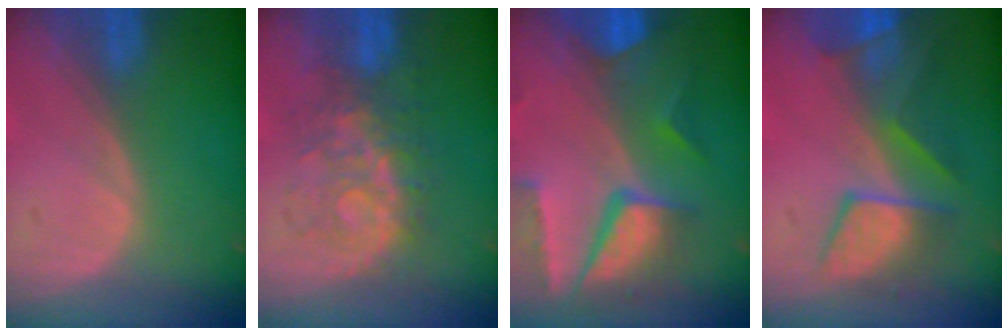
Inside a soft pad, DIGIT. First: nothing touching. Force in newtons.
{"total": 7.7, "press": 7.6, "slide": 0.7}
{"total": 10.4, "press": 8.7, "slide": 5.7}
{"total": 7.9, "press": 7.8, "slide": 1.4}